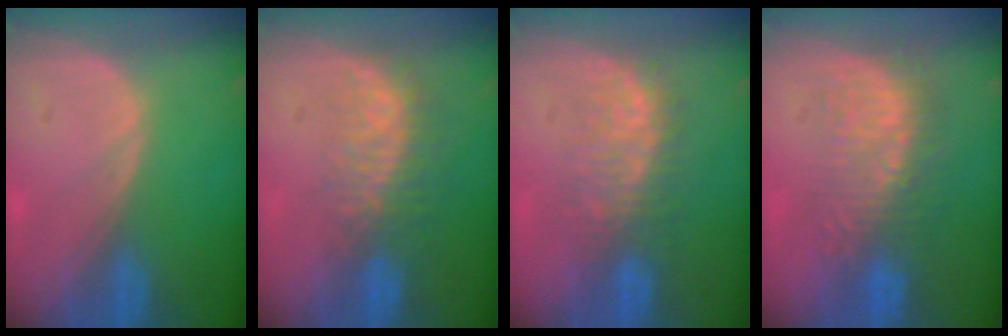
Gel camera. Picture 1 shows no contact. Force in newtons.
{"total": 8.3, "press": 7.0, "slide": 4.4}
{"total": 6.7, "press": 6.6, "slide": 1.2}
{"total": 8.7, "press": 8.4, "slide": 2.5}